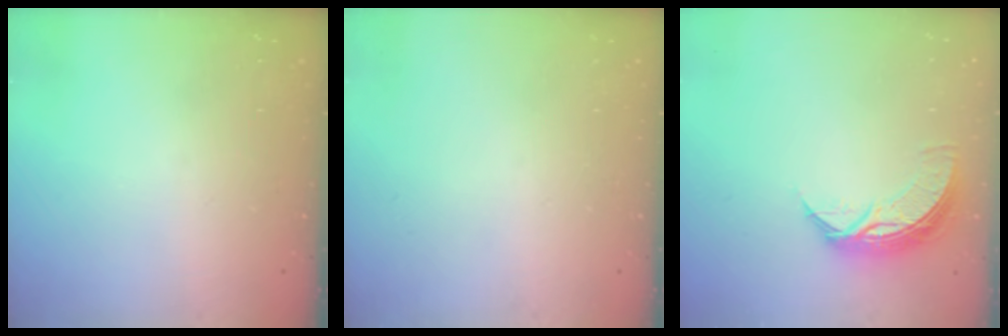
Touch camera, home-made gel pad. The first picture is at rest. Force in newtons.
{"total": 0.0}
{"total": 8.3, "press": 8.2, "slide": 0.3}